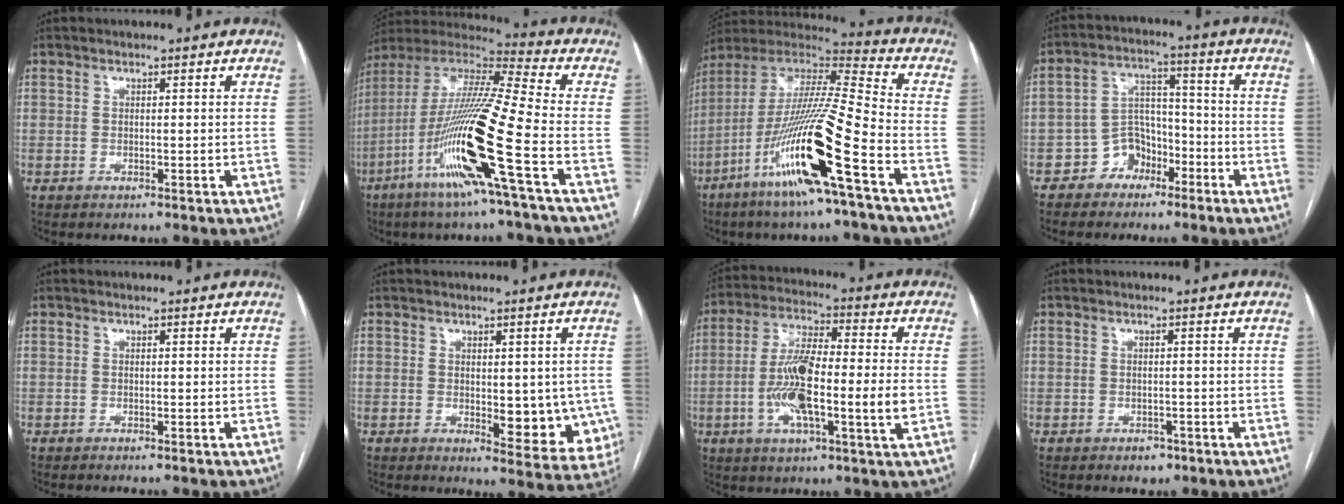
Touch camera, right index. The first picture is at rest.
{"total": 20.4, "force": [-7.6, -0.7, 18.9], "torque": [-0.393, -0.028, -0.158]}
{"total": 20.7, "force": [-9.5, -0.2, 18.4], "torque": [-0.385, -0.041, -0.190]}
{"total": 6.7, "force": [-4.0, 5.0, 2.0], "torque": [-0.035, 0.024, -0.068]}
{"total": 0.0}
{"total": 9.3, "force": [-1.0, 4.2, 8.2], "torque": [-0.081, -0.018, -0.005]}
{"total": 14.6, "force": [-2.4, 2.2, 14.2], "torque": [-0.270, 0.005, -0.047]}
{"total": 2.0, "force": [-1.2, 1.4, 0.7], "torque": [-0.009, 0.003, -0.010]}